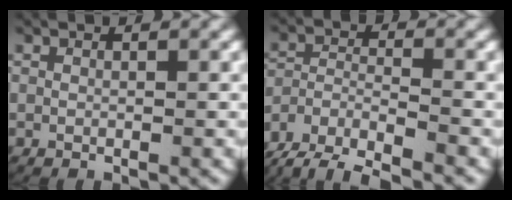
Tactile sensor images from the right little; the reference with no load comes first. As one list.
[{"total": 6.8, "force": [-4.3, 4.7, 2.4], "torque": [-0.060, -0.018, -0.078]}]